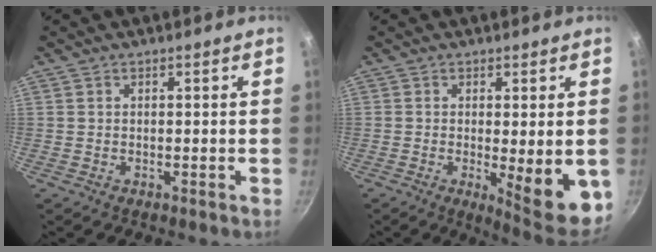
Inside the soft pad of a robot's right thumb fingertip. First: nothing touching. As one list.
[{"total": 10.8, "force": [-1.5, 2.7, 10.3], "torque": [-0.122, -0.016, -0.010]}]